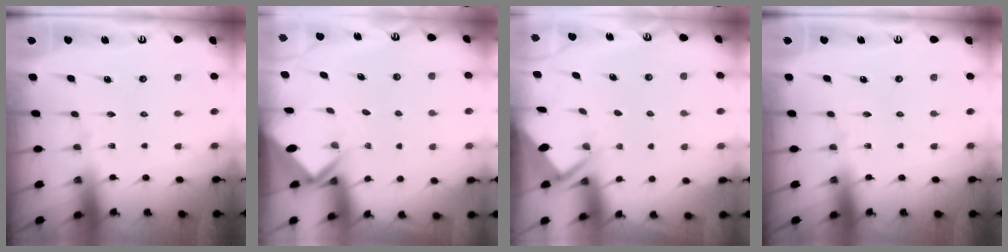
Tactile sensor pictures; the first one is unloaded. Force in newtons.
{"total": 3.1, "press": 3.1, "slide": 0.2}
{"total": 2.7, "press": 2.7, "slide": 0.3}
{"total": 0.0}